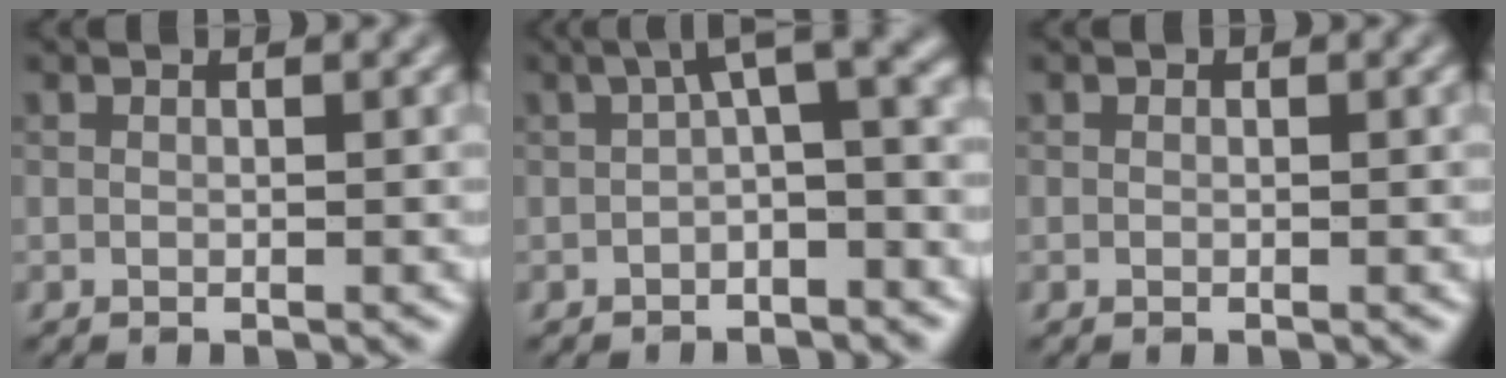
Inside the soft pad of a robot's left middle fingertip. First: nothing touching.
{"total": 4.9, "force": [0.0, 1.7, 4.7], "torque": [-0.059, 0.021, -0.013]}
{"total": 0.0}